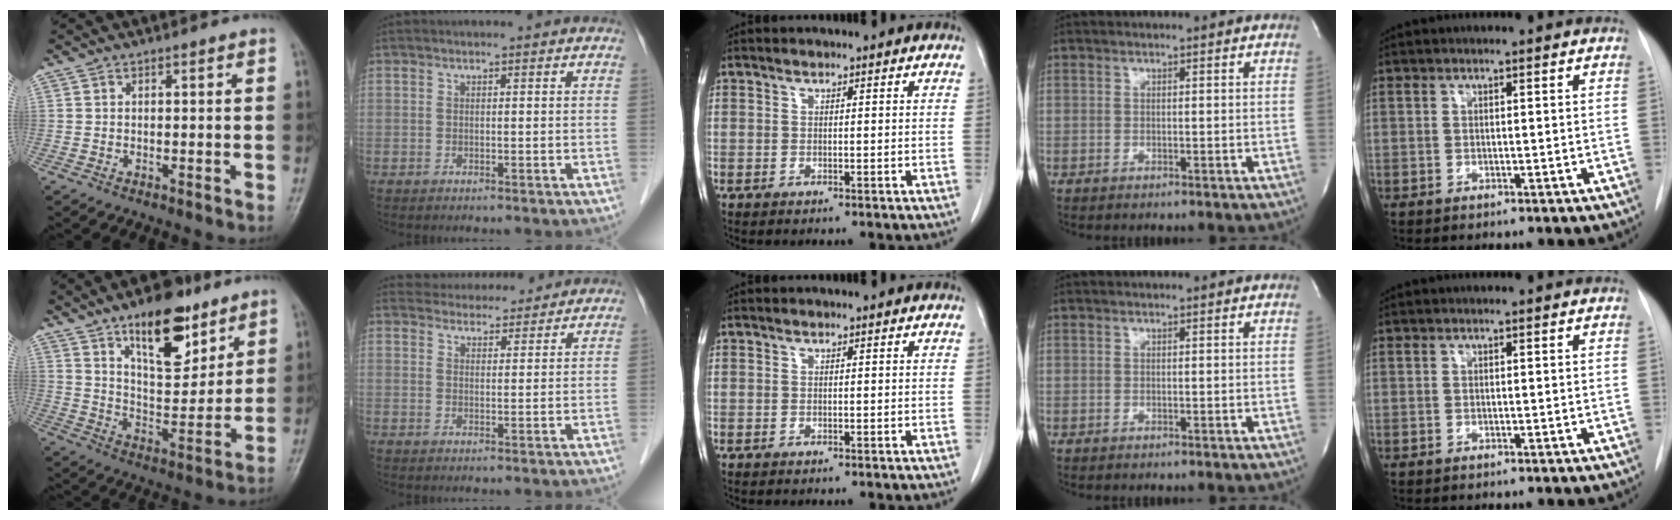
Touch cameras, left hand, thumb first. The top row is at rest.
{"thumb": {"total": 15.7, "force": [9.6, 6.9, 10.3], "torque": [-0.120, -0.058, 0.158]}, "index": {"total": 8.0, "force": [7.8, 1.8, 0.9], "torque": [-0.006, 0.018, 0.103]}}